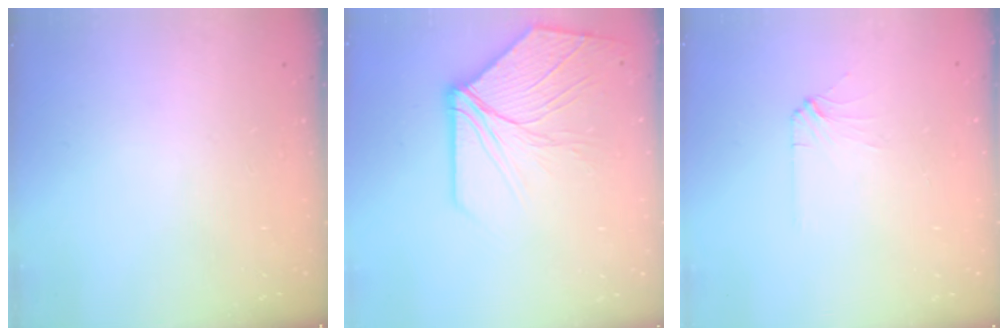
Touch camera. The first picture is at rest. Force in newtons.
{"total": 10.8, "press": 10.6, "slide": 1.9}
{"total": 2.8, "press": 2.7, "slide": 0.4}